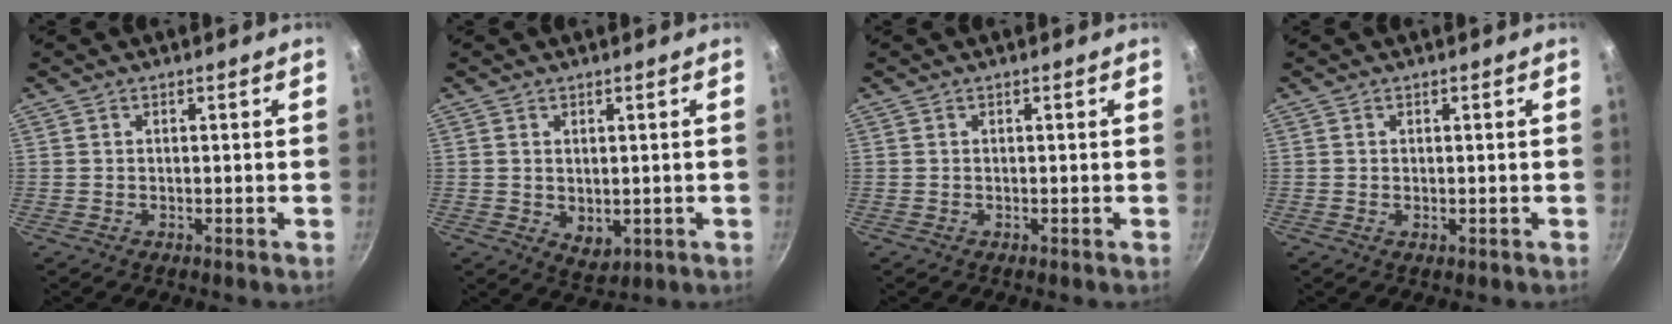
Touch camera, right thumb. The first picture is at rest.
{"total": 4.2, "force": [0.1, 2.9, 3.0], "torque": [-0.044, -0.014, 0.007]}
{"total": 0.0}
{"total": 0.0}